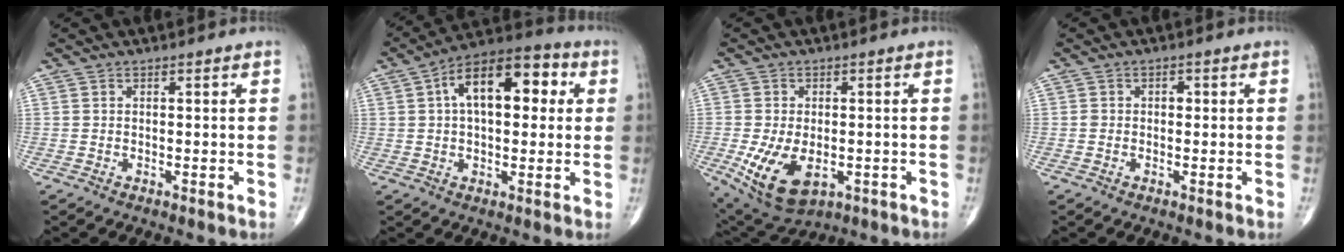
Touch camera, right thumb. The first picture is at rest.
{"total": 15.9, "force": [3.7, 8.3, 13.1], "torque": [-0.181, 0.031, 0.049]}
{"total": 11.3, "force": [-3.1, 6.5, 8.6], "torque": [-0.155, -0.005, -0.035]}
{"total": 1.5, "force": [0.1, 1.1, 0.9], "torque": [-0.007, 0.005, 0.000]}